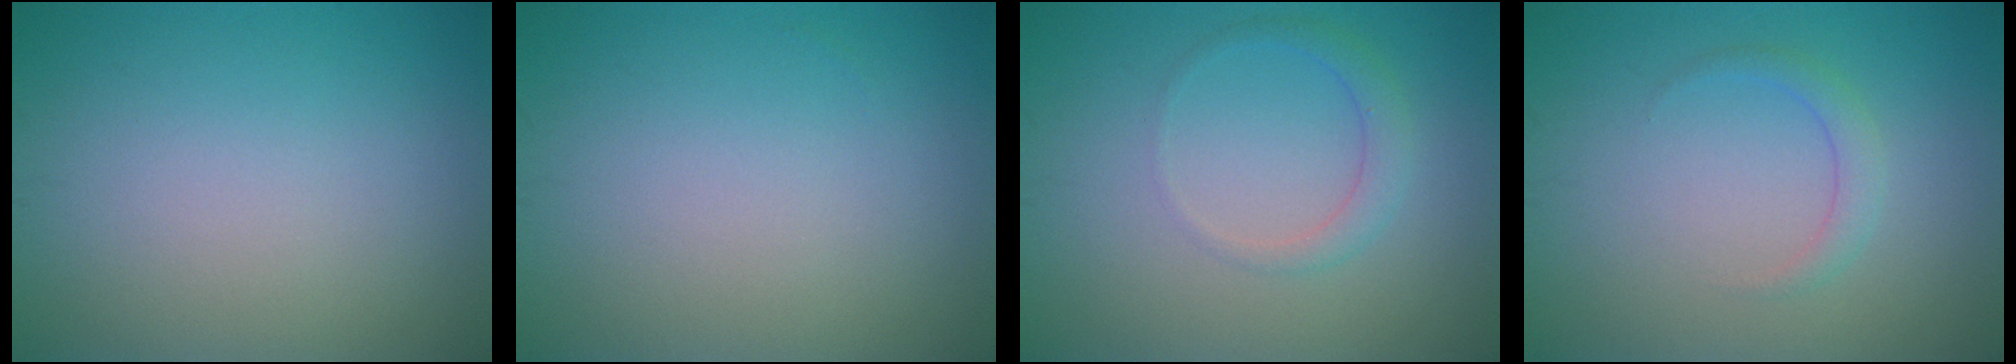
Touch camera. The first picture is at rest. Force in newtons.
{"total": 0.0}
{"total": 1.8, "press": 1.8, "slide": 0.1}
{"total": 1.5, "press": 1.5, "slide": 0.1}